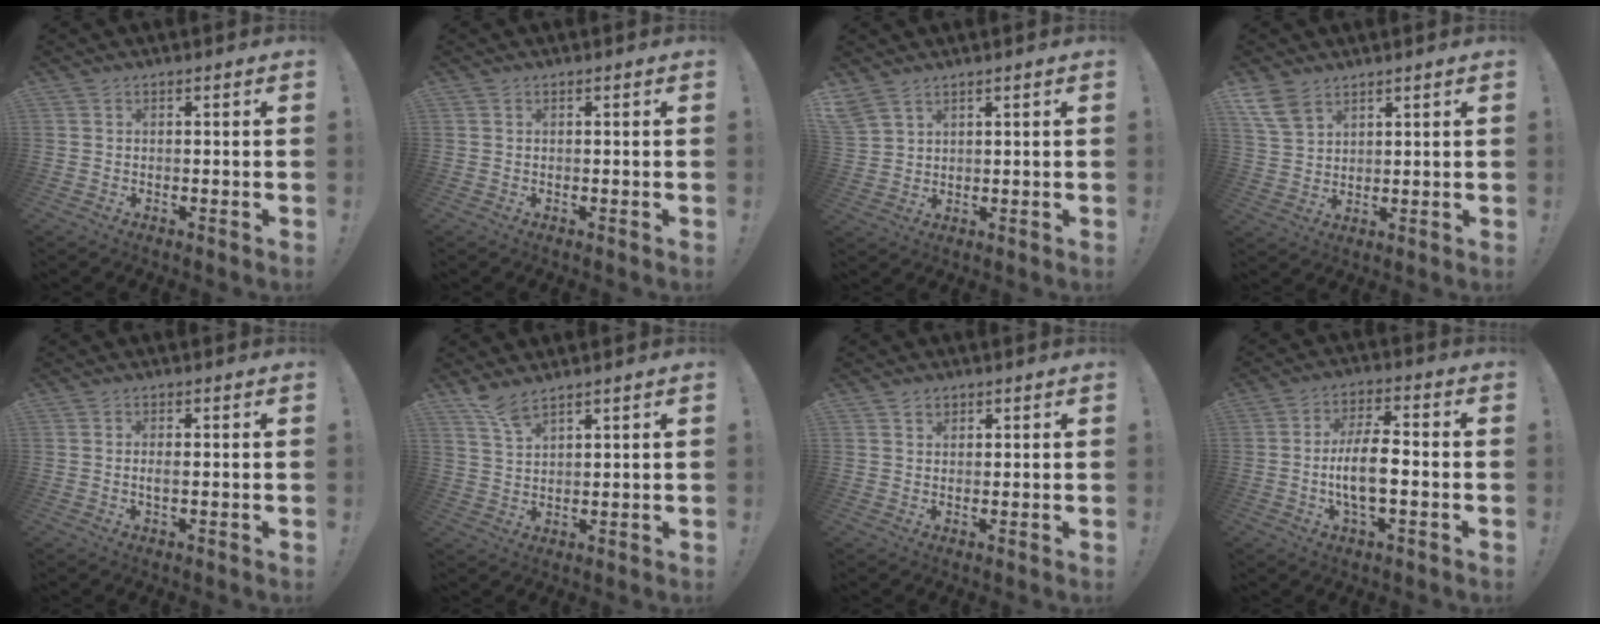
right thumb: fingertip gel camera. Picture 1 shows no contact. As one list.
[{"total": 0.0}, {"total": 4.9, "force": [3.8, 2.2, 2.0], "torque": [-0.046, -0.016, 0.078]}, {"total": 7.7, "force": [5.2, 4.1, 3.9], "torque": [-0.084, -0.019, 0.103]}, {"total": 1.6, "force": [-0.3, 0.3, 1.6], "torque": [-0.028, 0.000, -0.007]}, {"total": 5.5, "force": [4.5, 0.9, 3.0], "torque": [-0.060, -0.027, 0.082]}, {"total": 1.8, "force": [1.2, 1.3, 0.2], "torque": [0.004, -0.006, 0.021]}, {"total": 10.1, "force": [-2.1, 3.5, 9.2], "torque": [-0.189, 0.009, -0.040]}]